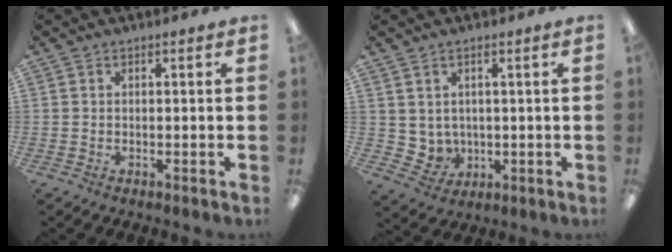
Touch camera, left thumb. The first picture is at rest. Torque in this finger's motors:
{"motor_torque": [-0.18, 0.27, 0.15, -0.15, 0.03]}